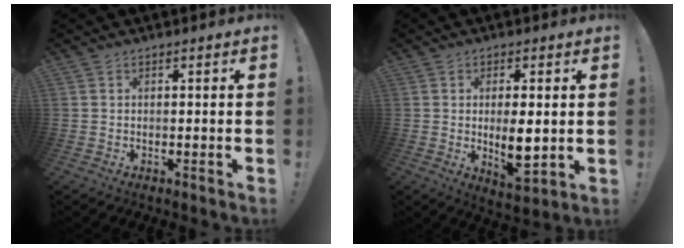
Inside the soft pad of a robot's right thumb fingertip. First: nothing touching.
{"total": 8.5, "force": [-0.1, 3.2, 7.9], "torque": [-0.125, -0.016, 0.001]}